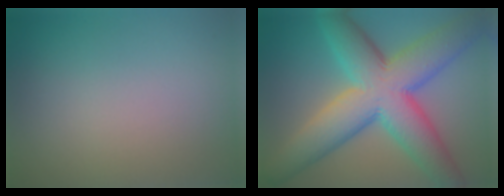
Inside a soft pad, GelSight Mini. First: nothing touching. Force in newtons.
{"total": 12.0, "press": 12.0, "slide": 0.3}